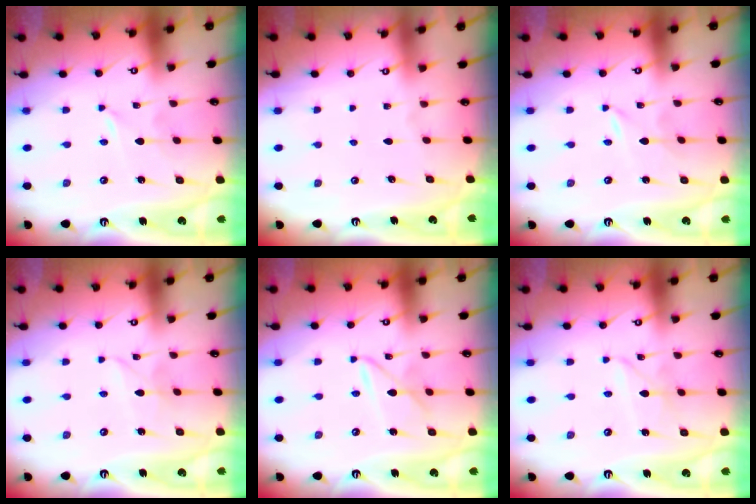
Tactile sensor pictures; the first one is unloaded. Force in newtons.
{"total": 0.0}
{"total": 0.0}
{"total": 2.8, "press": 2.8, "slide": 0.2}
{"total": 5.3, "press": 5.3, "slide": 0.4}
{"total": 4.0, "press": 4.0, "slide": 0.2}